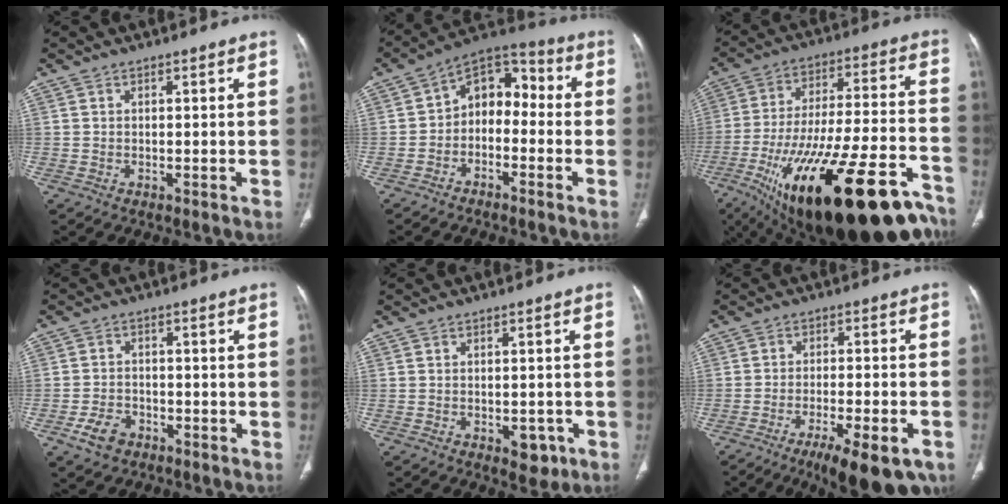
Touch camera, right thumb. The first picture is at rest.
{"total": 9.9, "force": [-1.8, 7.1, 6.6], "torque": [-0.065, 0.051, -0.050]}
{"total": 37.9, "force": [-21.9, 11.7, 28.6], "torque": [-0.412, 0.029, -0.333]}
{"total": 4.9, "force": [-2.7, 3.3, 2.4], "torque": [-0.043, 0.017, -0.043]}
{"total": 3.9, "force": [-1.6, 2.3, 2.6], "torque": [-0.015, 0.006, -0.014]}
{"total": 13.7, "force": [-8.1, 3.9, 10.3], "torque": [-0.132, 0.018, -0.120]}